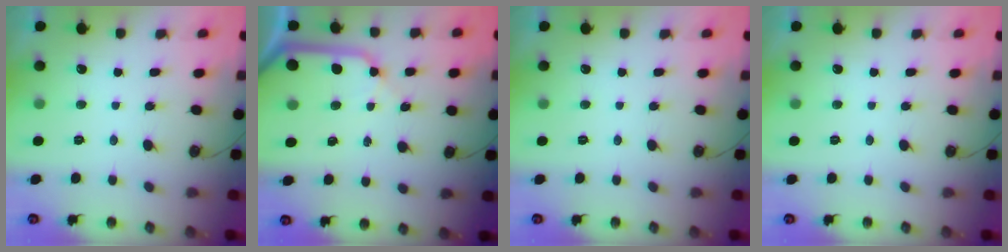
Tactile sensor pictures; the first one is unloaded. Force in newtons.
{"total": 13.3, "press": 13.2, "slide": 1.5}
{"total": 0.0}
{"total": 0.8, "press": 0.5, "slide": 0.6}